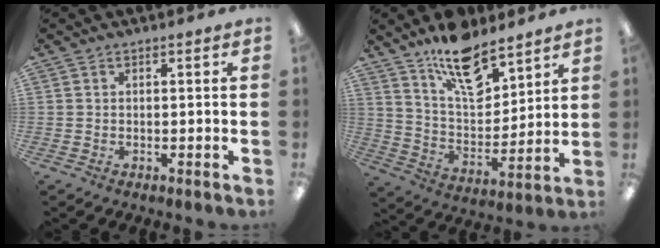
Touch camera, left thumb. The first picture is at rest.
{"total": 15.7, "force": [11.7, 6.7, 8.1], "torque": [-0.128, -0.072, 0.205]}